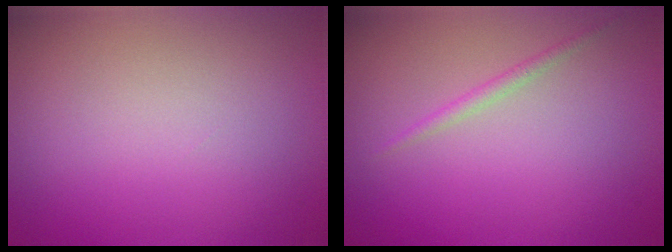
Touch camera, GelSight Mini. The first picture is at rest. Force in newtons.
{"total": 0.9, "press": 0.9, "slide": 0.0}